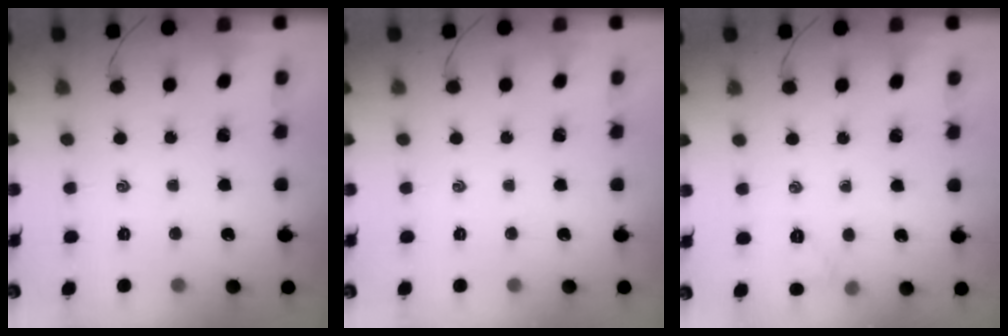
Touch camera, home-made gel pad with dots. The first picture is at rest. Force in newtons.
{"total": 0.0}
{"total": 5.3, "press": 5.1, "slide": 1.4}